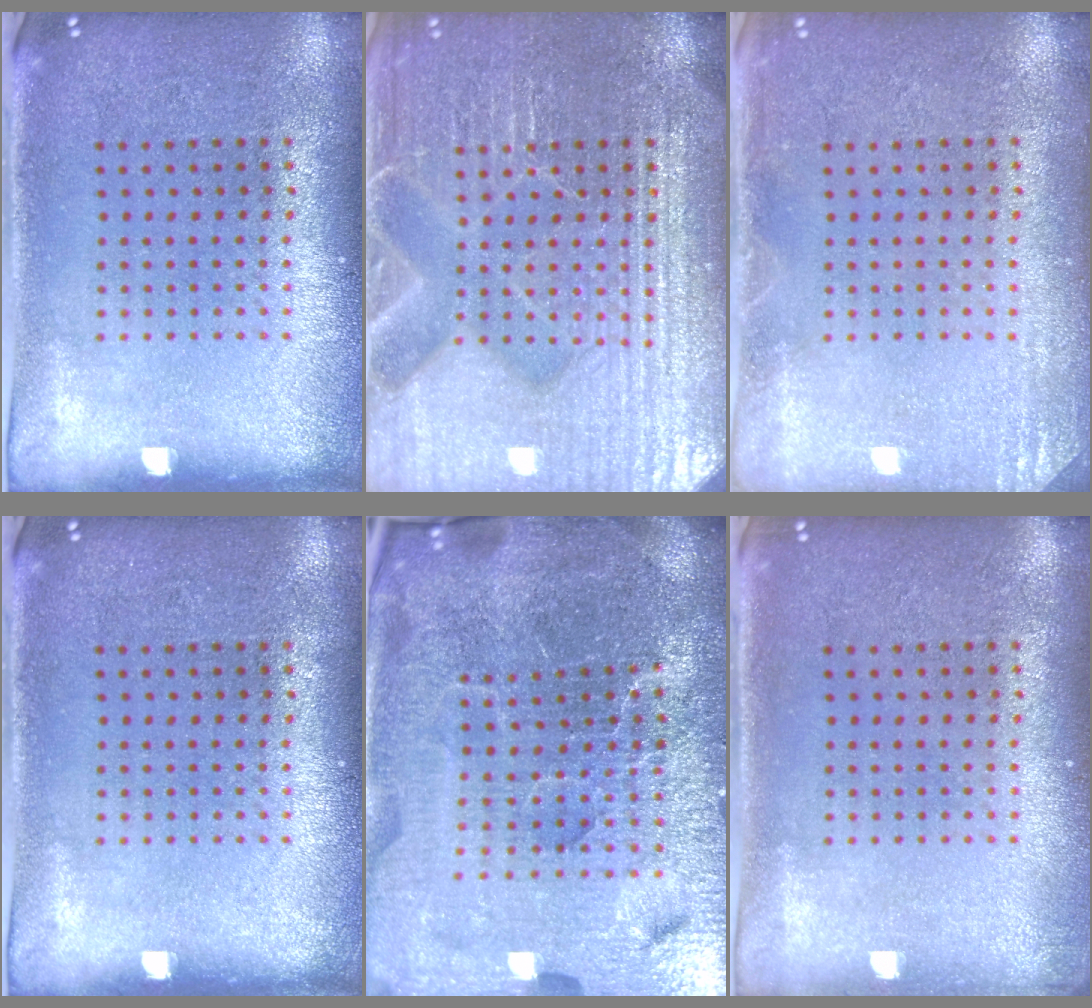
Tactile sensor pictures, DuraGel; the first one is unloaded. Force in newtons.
{"total": 7.5, "press": 7.5, "slide": 1.0}
{"total": 1.8, "press": 1.8, "slide": 0.2}
{"total": 0.0}
{"total": 7.1, "press": 6.1, "slide": 3.6}
{"total": 0.8, "press": 0.7, "slide": 0.4}